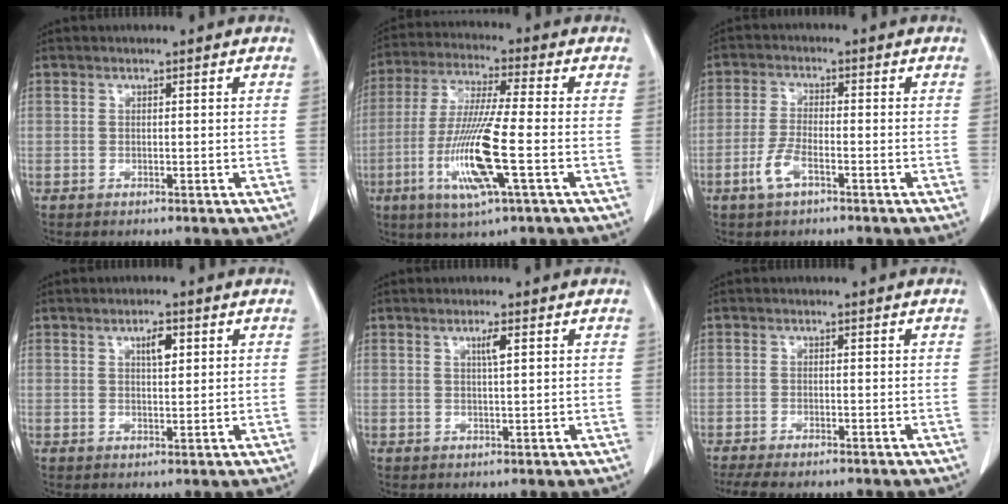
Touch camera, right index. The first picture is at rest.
{"total": 13.2, "force": [-3.7, 0.4, 12.6], "torque": [-0.262, -0.019, -0.075]}
{"total": 4.2, "force": [-2.2, 1.2, 3.4], "torque": [-0.078, -0.002, -0.045]}
{"total": 2.9, "force": [1.3, 1.0, 2.4], "torque": [-0.039, -0.001, 0.021]}
{"total": 2.0, "force": [0.9, 0.0, 1.8], "torque": [-0.032, -0.002, 0.015]}
{"total": 5.1, "force": [-4.2, 1.2, 2.6], "torque": [-0.042, -0.012, -0.067]}